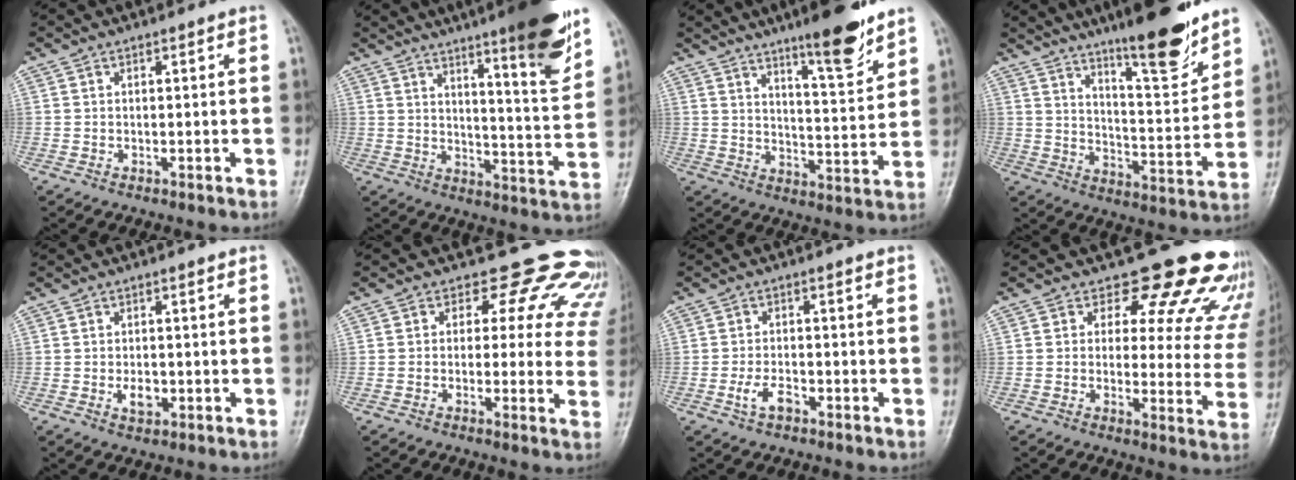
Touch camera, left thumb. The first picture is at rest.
{"total": 16.0, "force": [10.2, 1.7, 12.2], "torque": [-0.154, -0.061, 0.146]}
{"total": 13.7, "force": [10.3, 2.3, 8.8], "torque": [-0.111, -0.074, 0.163]}
{"total": 16.0, "force": [11.9, 2.9, 10.3], "torque": [-0.130, -0.082, 0.191]}
{"total": 2.8, "force": [-0.6, 1.8, 2.1], "torque": [-0.031, -0.001, -0.008]}
{"total": 15.1, "force": [11.8, 8.1, 4.9], "torque": [0.004, -0.053, 0.105]}
{"total": 3.5, "force": [-1.7, 1.8, 2.5], "torque": [-0.051, 0.010, -0.031]}
{"total": 18.0, "force": [15.5, 7.3, 5.4], "torque": [-0.004, -0.113, 0.155]}